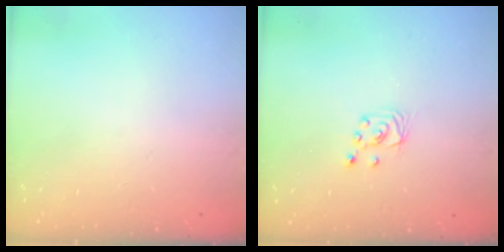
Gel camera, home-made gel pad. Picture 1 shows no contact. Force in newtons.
{"total": 3.0, "press": 3.0, "slide": 0.2}